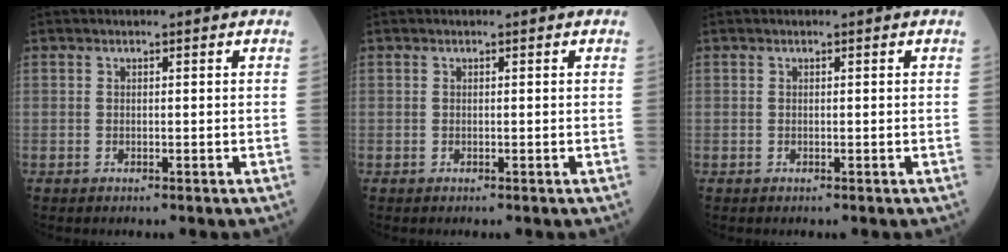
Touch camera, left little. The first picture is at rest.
{"total": 0.0}
{"total": 0.0}